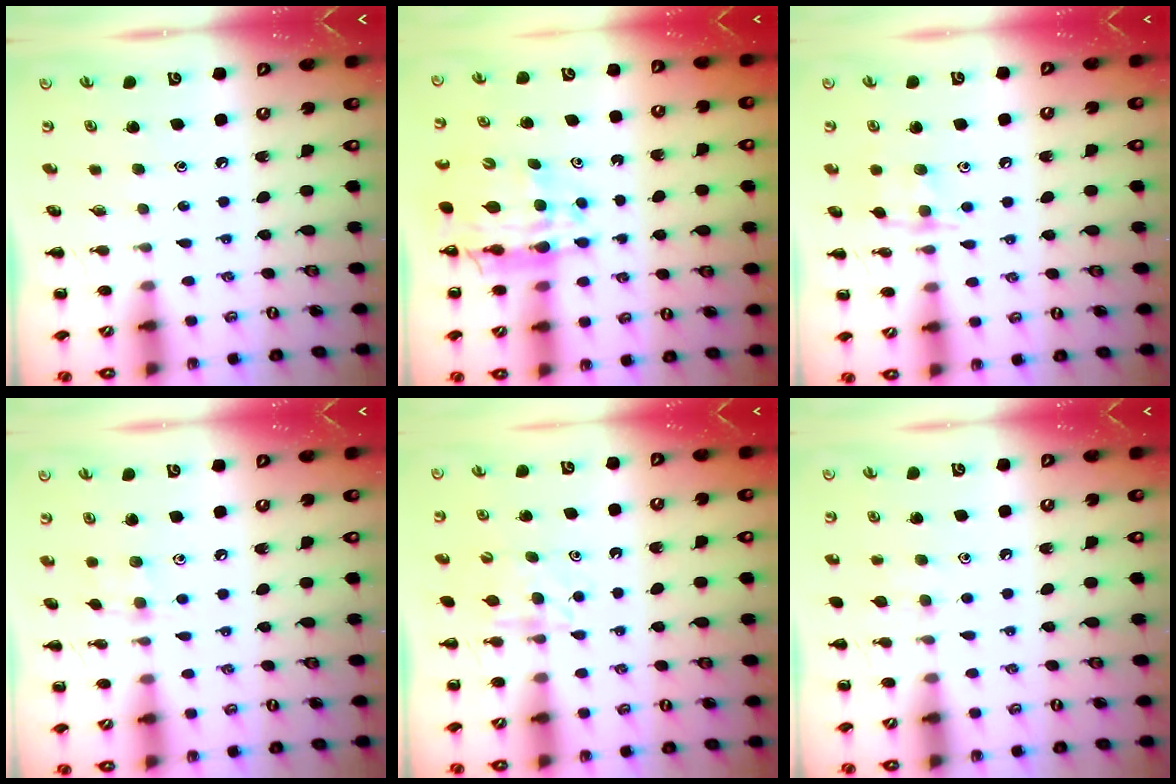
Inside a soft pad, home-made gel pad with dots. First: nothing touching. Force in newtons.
{"total": 11.3, "press": 10.6, "slide": 3.8}
{"total": 8.8, "press": 8.8, "slide": 0.6}
{"total": 6.0, "press": 5.7, "slide": 1.8}
{"total": 4.9, "press": 4.7, "slide": 1.2}
{"total": 5.3, "press": 4.9, "slide": 2.0}